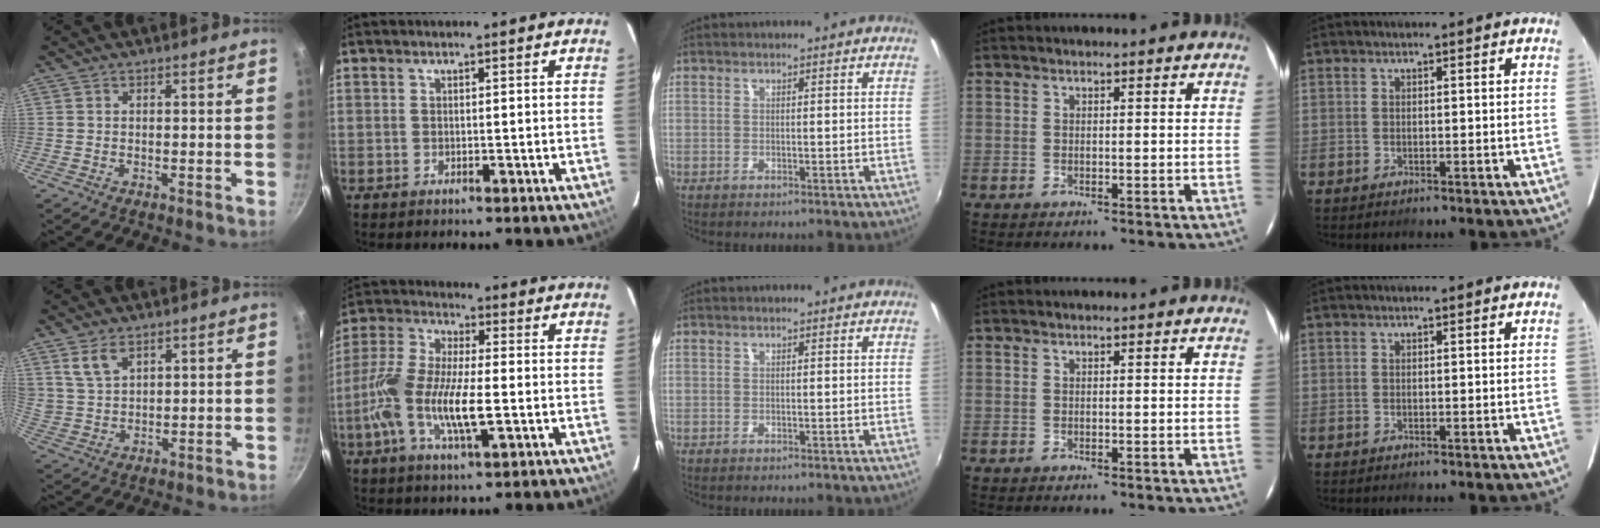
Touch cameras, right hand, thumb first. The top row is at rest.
{"thumb": {"total": 5.9, "force": [3.5, 3.3, 3.4], "torque": [-0.058, -0.014, 0.078]}, "index": {"total": 14.5, "force": [-3.4, 4.6, 13.3], "torque": [-0.281, -0.005, -0.070]}}